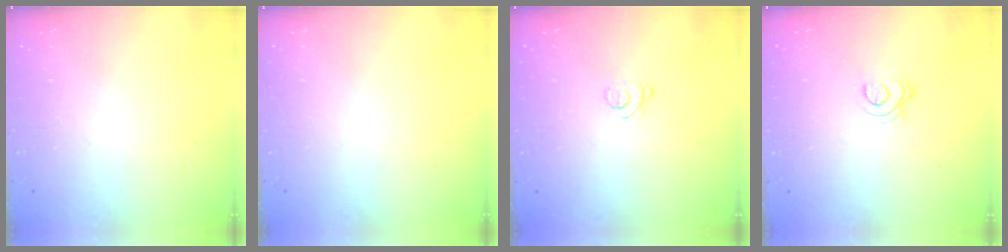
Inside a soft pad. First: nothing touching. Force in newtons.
{"total": 0.0}
{"total": 2.6, "press": 2.6, "slide": 0.3}
{"total": 3.2, "press": 3.1, "slide": 0.4}